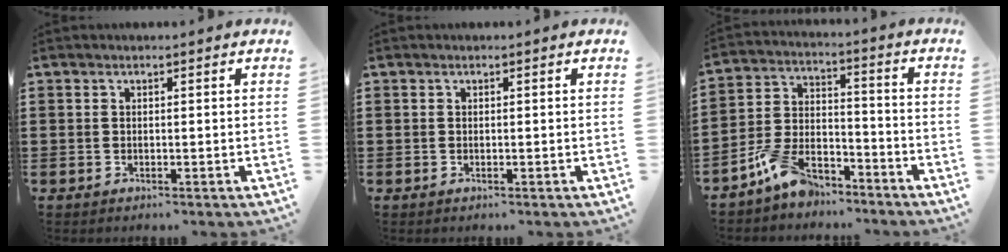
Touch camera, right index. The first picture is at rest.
{"total": 0.0}
{"total": 8.5, "force": [-7.0, 3.3, 3.5], "torque": [-0.085, 0.018, -0.137]}